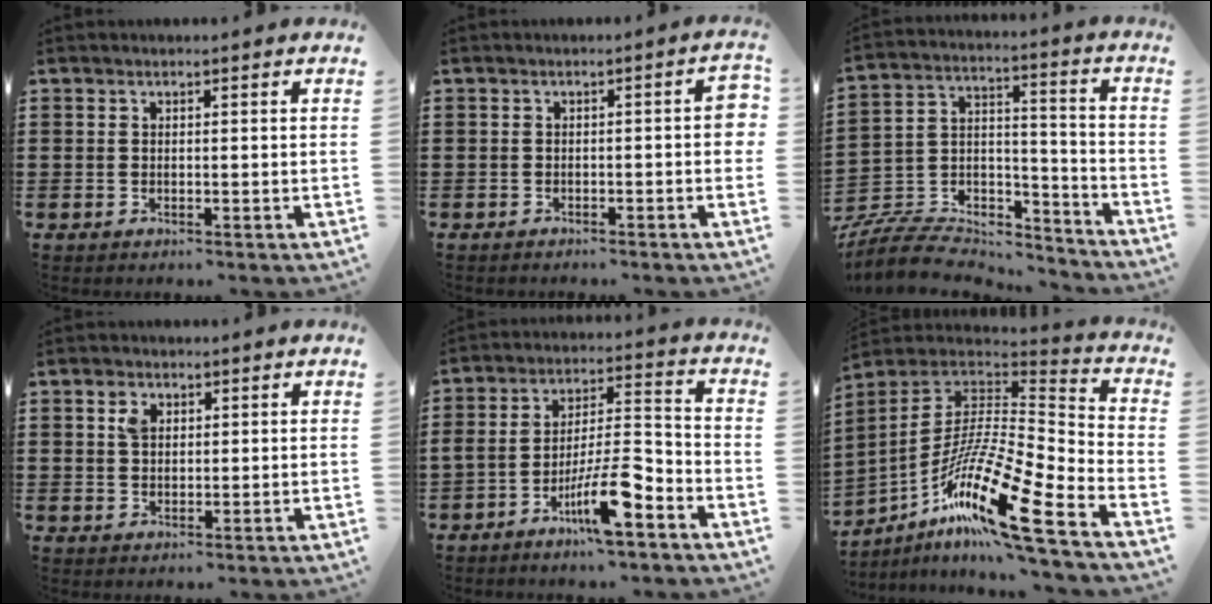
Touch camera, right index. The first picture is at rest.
{"total": 3.1, "force": [-1.0, 0.6, 2.9], "torque": [-0.037, -0.001, -0.020]}
{"total": 9.0, "force": [-8.3, 2.6, 2.2], "torque": [-0.055, 0.008, -0.168]}
{"total": 2.5, "force": [1.1, 1.8, 1.4], "torque": [-0.034, 0.007, 0.019]}
{"total": 10.8, "force": [-6.4, 2.5, 8.3], "torque": [-0.151, 0.012, -0.117]}
{"total": 17.6, "force": [-11.1, 2.2, 13.5], "torque": [-0.262, 0.002, -0.207]}